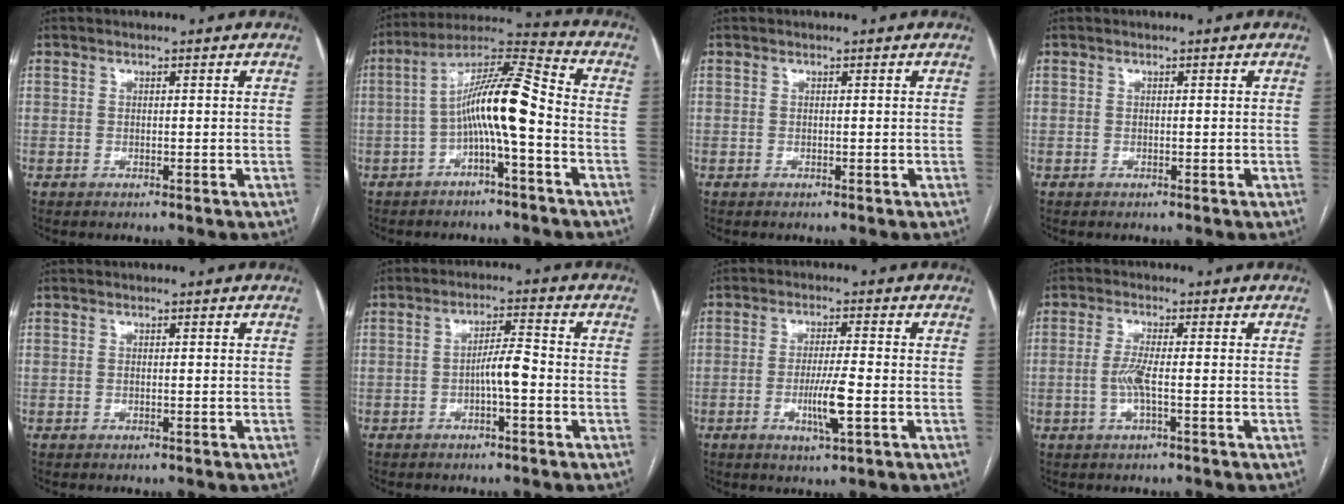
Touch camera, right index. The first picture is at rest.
{"total": 11.3, "force": [-2.4, 1.0, 11.0], "torque": [-0.199, 0.033, -0.045]}
{"total": 0.0}
{"total": 0.0}
{"total": 0.0}
{"total": 4.2, "force": [-1.3, 0.5, 4.0], "torque": [-0.067, 0.009, -0.022]}
{"total": 6.0, "force": [-1.7, 0.1, 5.8], "torque": [-0.109, -0.011, -0.029]}
{"total": 3.5, "force": [-0.7, 0.1, 3.4], "torque": [-0.076, -0.004, -0.016]}